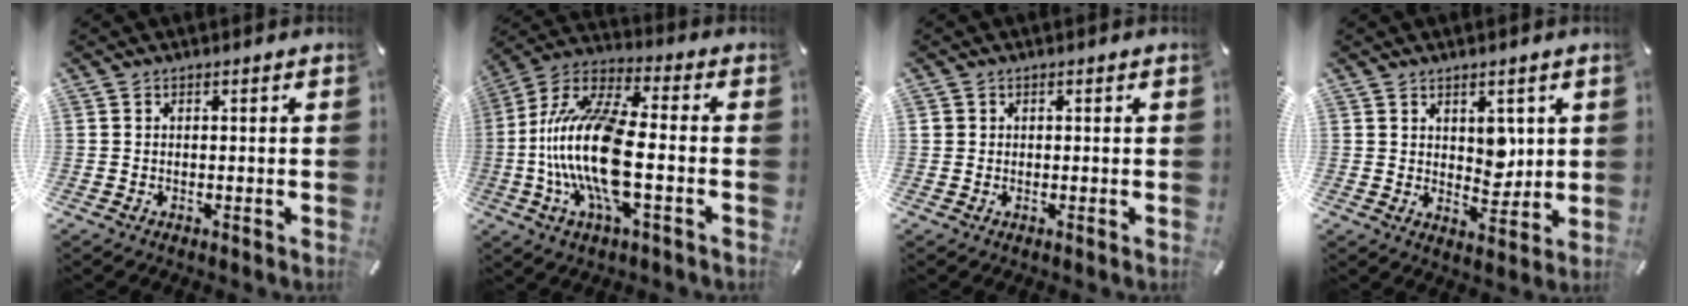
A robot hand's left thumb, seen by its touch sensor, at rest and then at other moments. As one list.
[{"total": 19.3, "force": [-3.2, 7.4, 17.5], "torque": [-0.371, -0.009, -0.056]}, {"total": 0.8, "force": [0.1, 0.8, 0.1], "torque": [0.000, 0.005, 0.001]}, {"total": 6.0, "force": [2.4, 4.3, 3.4], "torque": [-0.035, -0.015, 0.041]}]